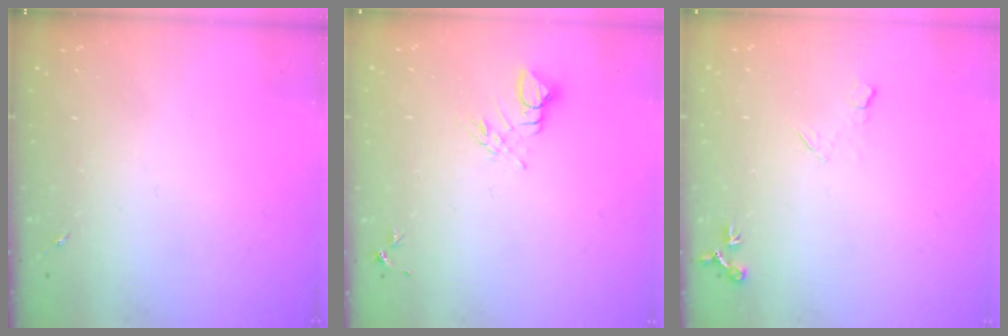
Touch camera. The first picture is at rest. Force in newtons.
{"total": 6.6, "press": 6.6, "slide": 0.5}
{"total": 7.0, "press": 7.0, "slide": 0.8}